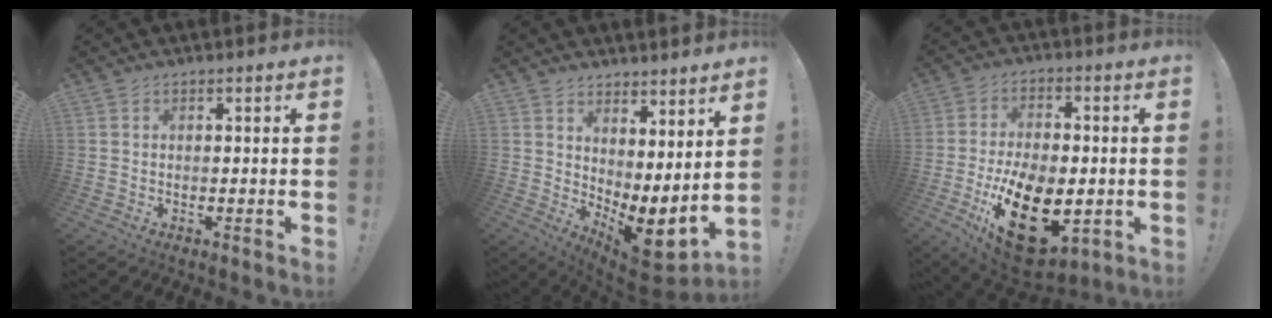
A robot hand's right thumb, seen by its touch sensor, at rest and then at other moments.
{"total": 6.9, "force": [-0.4, 2.7, 6.4], "torque": [-0.061, -0.031, 0.003]}
{"total": 22.3, "force": [-6.8, 13.0, 16.8], "torque": [-0.277, 0.031, -0.096]}